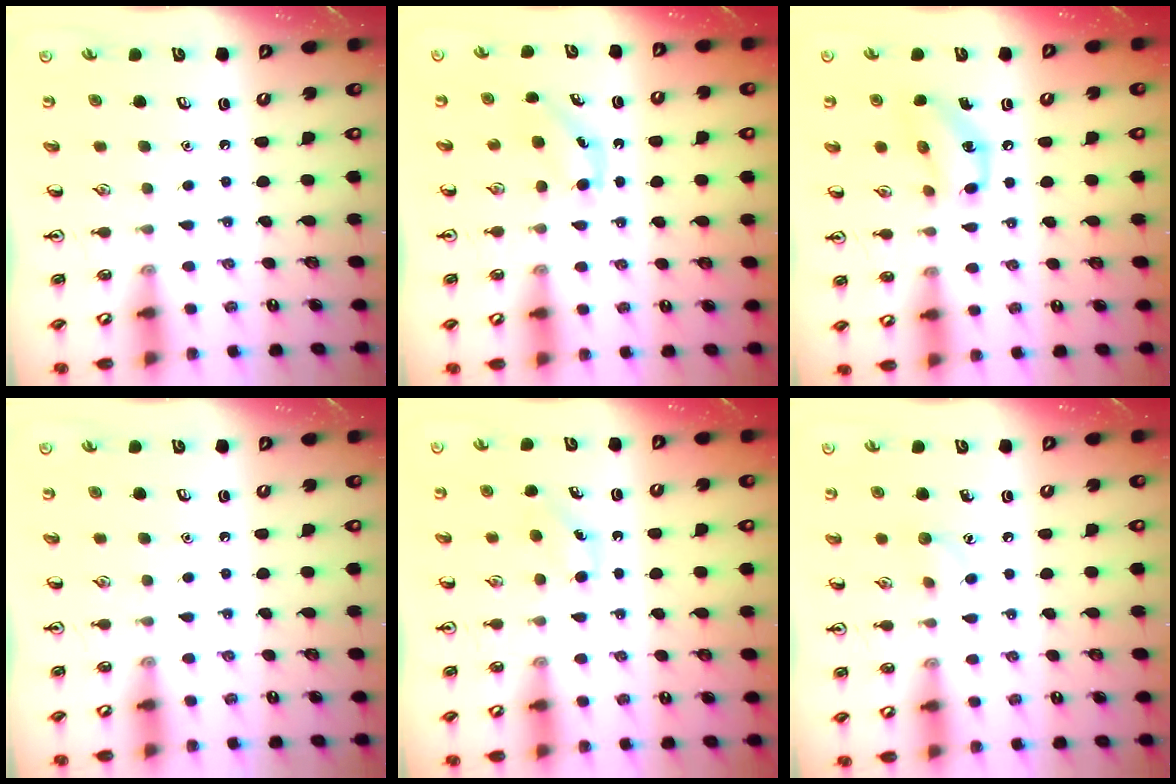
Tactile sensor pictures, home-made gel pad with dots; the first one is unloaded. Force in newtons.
{"total": 3.8, "press": 3.6, "slide": 1.4}
{"total": 10.5, "press": 10.4, "slide": 1.5}
{"total": 0.0}
{"total": 3.3, "press": 3.2, "slide": 1.0}
{"total": 5.6, "press": 5.4, "slide": 1.6}